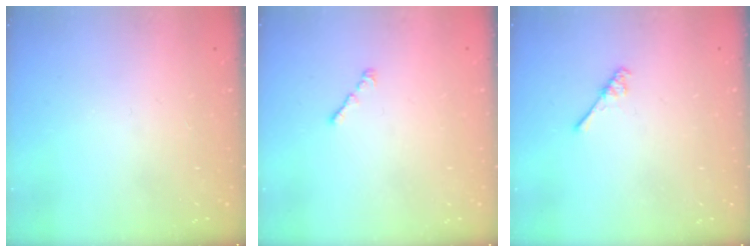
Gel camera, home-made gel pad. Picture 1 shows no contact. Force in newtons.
{"total": 1.0, "press": 0.9, "slide": 0.5}
{"total": 2.6, "press": 2.6, "slide": 0.3}